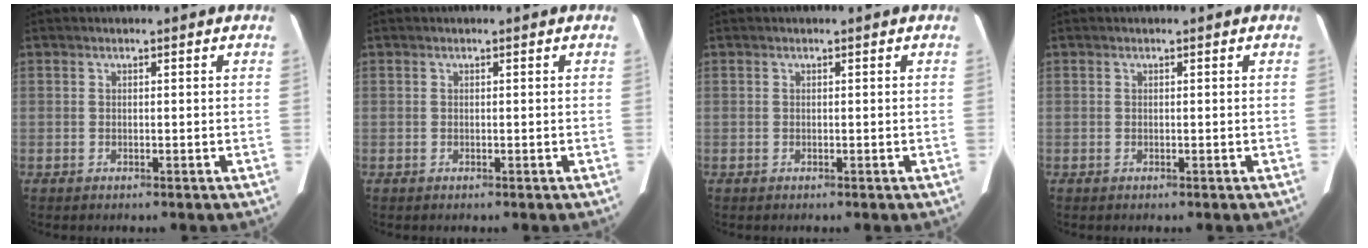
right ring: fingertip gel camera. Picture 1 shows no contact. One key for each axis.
{"total": 0.0}
{"total": 0.0}
{"total": 0.0}